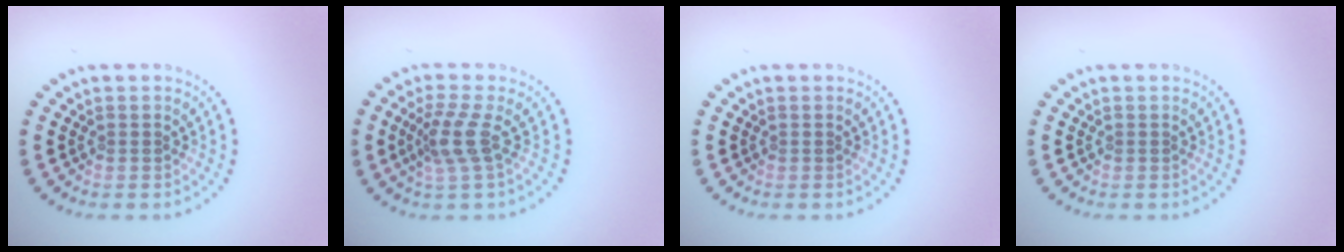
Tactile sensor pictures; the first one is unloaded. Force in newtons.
{"total": 2.9, "press": 2.2, "slide": 1.8}
{"total": 0.0}
{"total": 0.0}